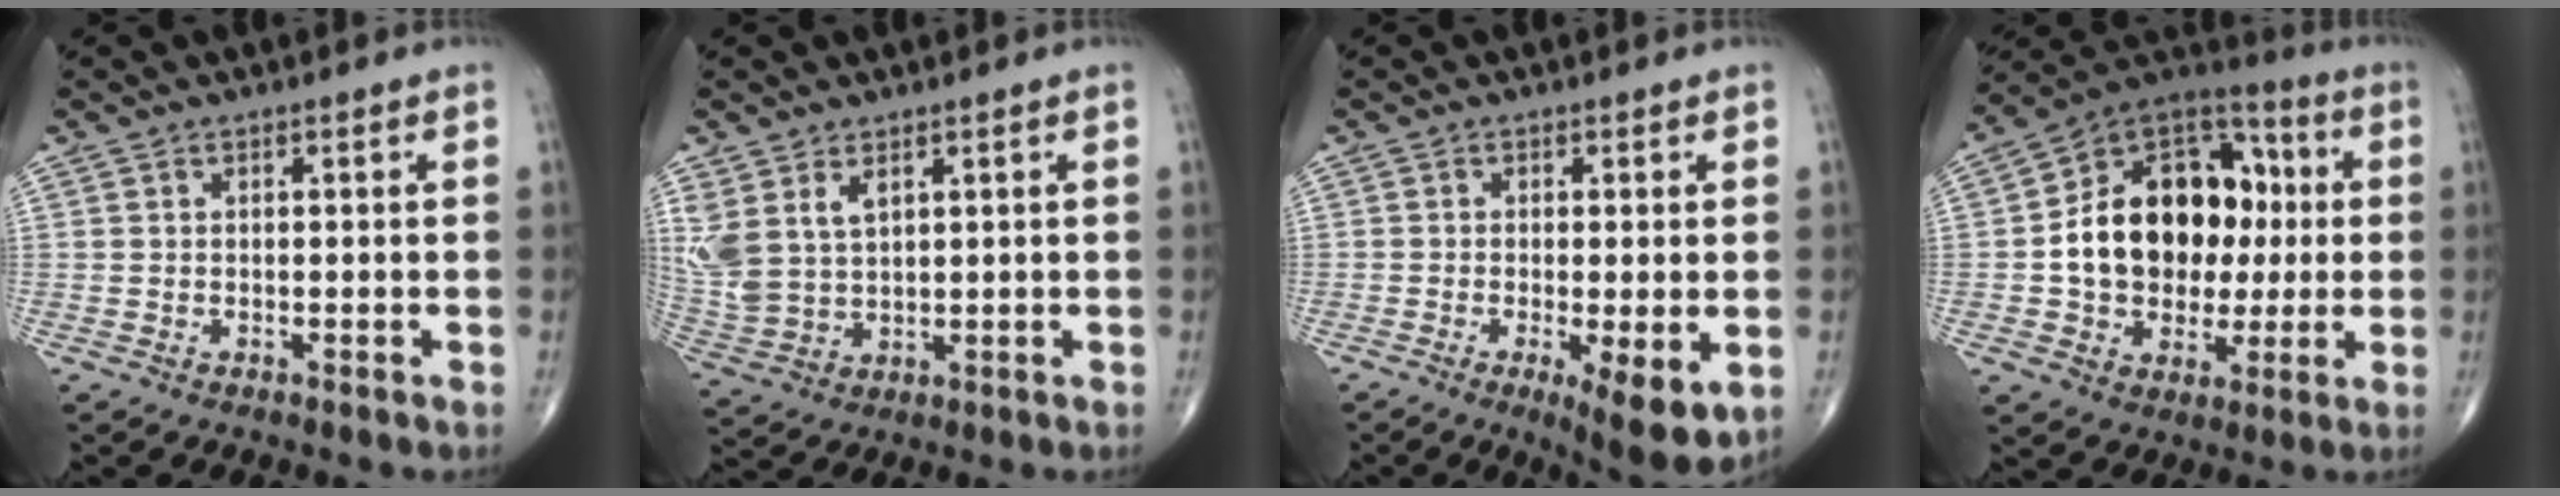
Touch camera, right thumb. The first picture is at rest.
{"total": 7.9, "force": [3.4, 4.8, 5.3], "torque": [-0.115, -0.007, 0.083]}
{"total": 8.3, "force": [-2.3, 2.3, 7.6], "torque": [-0.113, -0.022, -0.034]}
{"total": 21.4, "force": [0.6, 15.6, 14.7], "torque": [-0.192, 0.035, 0.013]}